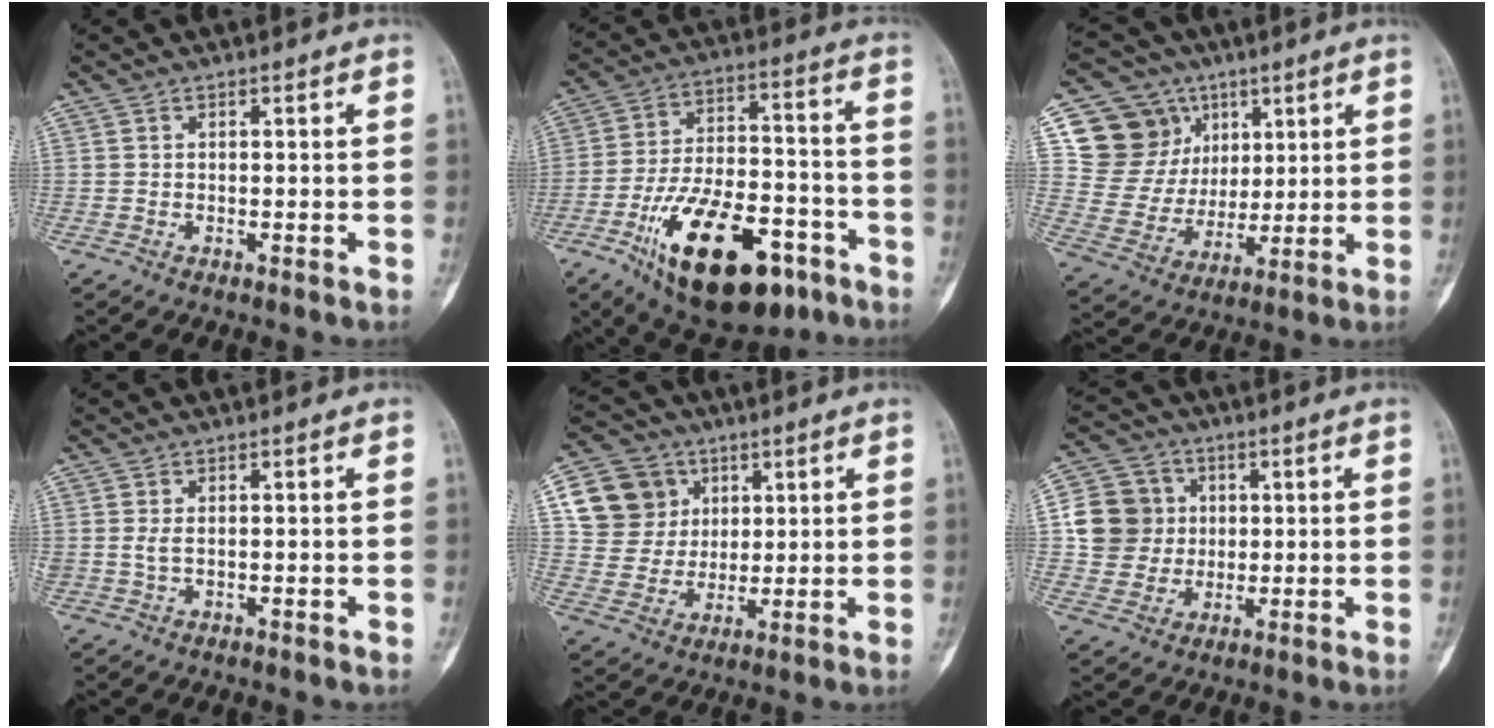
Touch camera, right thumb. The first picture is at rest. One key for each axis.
{"total": 23.1, "fx": -11.4, "fy": 10.9, "fz": 16.9, "tx": -0.290, "ty": 0.056, "tz": -0.176}
{"total": 15.3, "fx": 6.6, "fy": 13.3, "fz": 3.9, "tx": -0.029, "ty": -0.013, "tz": 0.134}
{"total": 1.6, "fx": 0.3, "fy": 0.9, "fz": 1.3, "tx": -0.029, "ty": 0.000, "tz": 0.009}
{"total": 12.7, "fx": 4.5, "fy": 11.2, "fz": 3.7, "tx": -0.035, "ty": -0.004, "tz": 0.085}
{"total": 11.2, "fx": 1.3, "fy": 10.6, "fz": 3.3, "tx": -0.034, "ty": 0.010, "tz": 0.024}